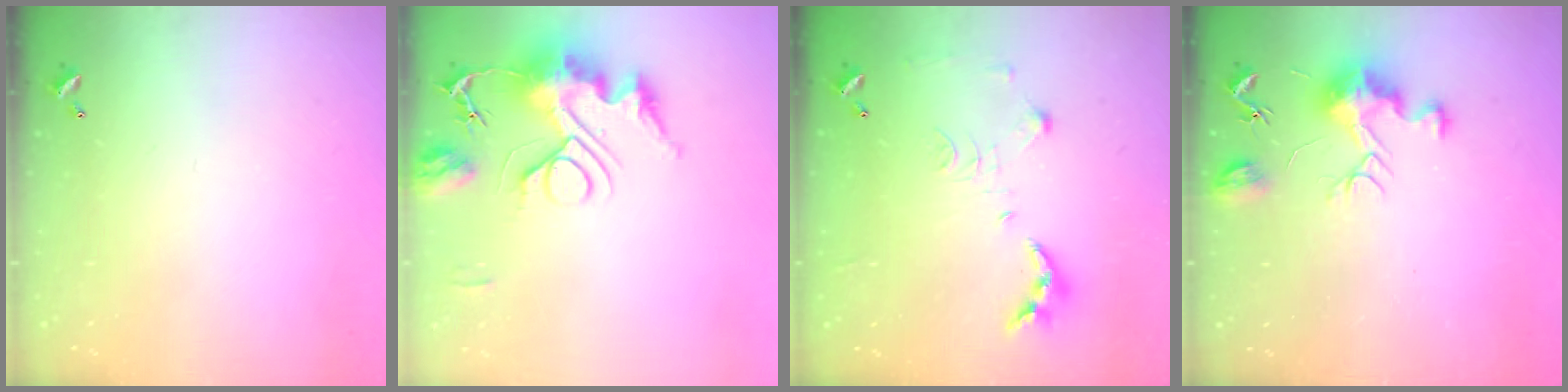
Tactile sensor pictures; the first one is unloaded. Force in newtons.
{"total": 14.3, "press": 14.3, "slide": 1.5}
{"total": 10.2, "press": 10.1, "slide": 0.9}
{"total": 11.4, "press": 11.4, "slide": 0.4}